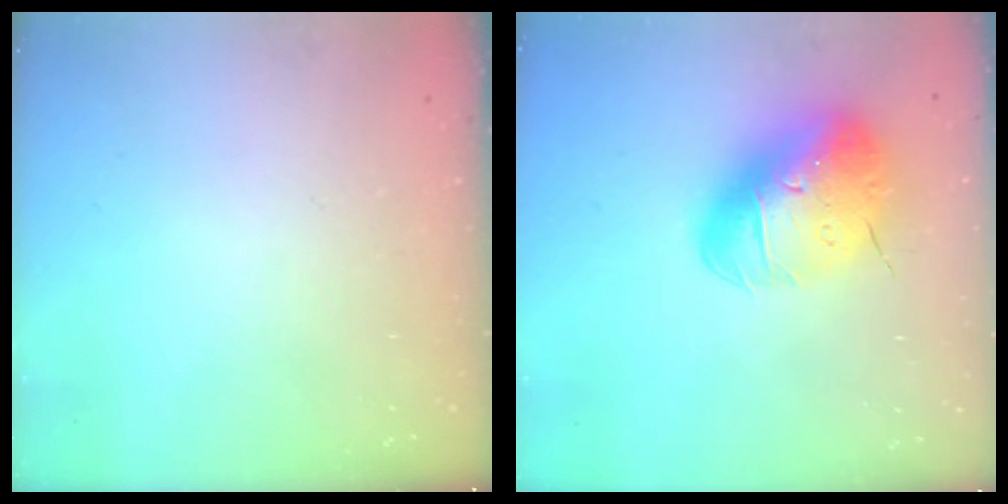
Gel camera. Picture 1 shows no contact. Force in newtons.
{"total": 20.4, "press": 20.2, "slide": 3.2}